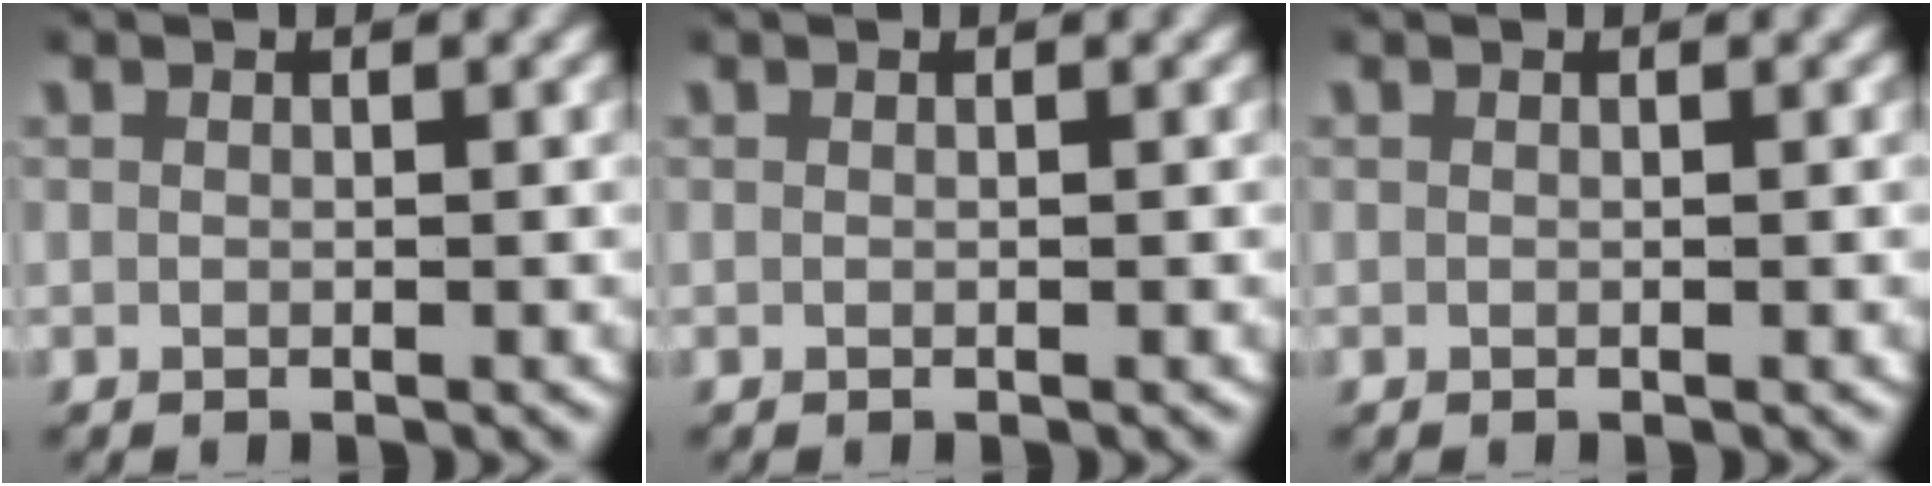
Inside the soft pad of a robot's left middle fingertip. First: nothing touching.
{"total": 0.0}
{"total": 0.0}